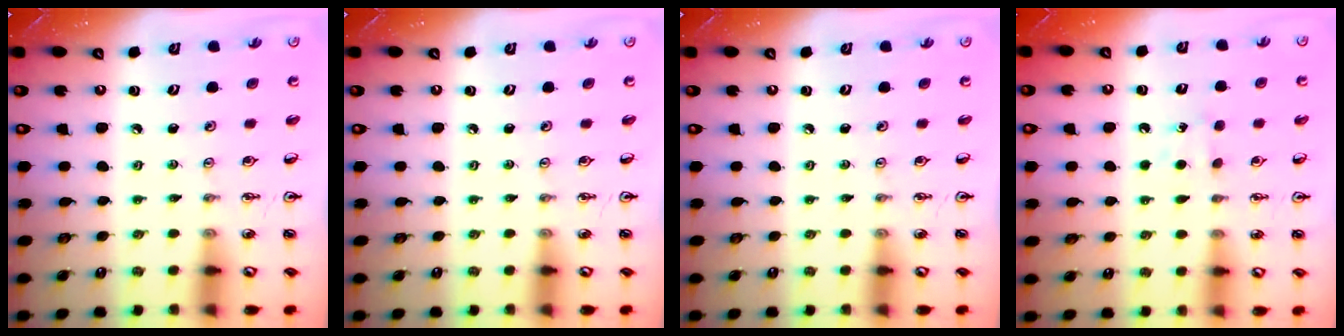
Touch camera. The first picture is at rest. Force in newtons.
{"total": 0.0}
{"total": 0.0}
{"total": 4.5, "press": 4.4, "slide": 0.5}